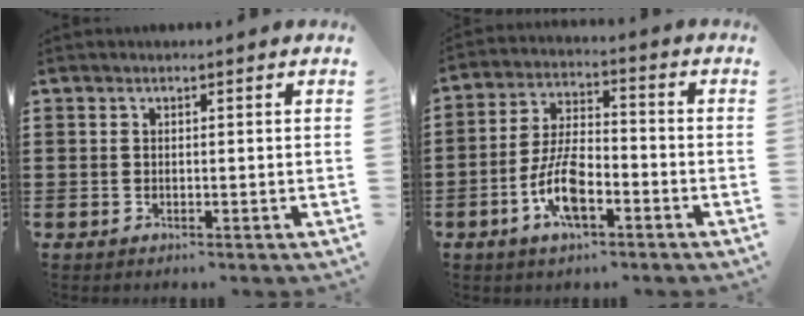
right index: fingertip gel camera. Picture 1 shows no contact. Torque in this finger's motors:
{"motor_torque": [2.14, 0.00, 0.92, 0.21]}